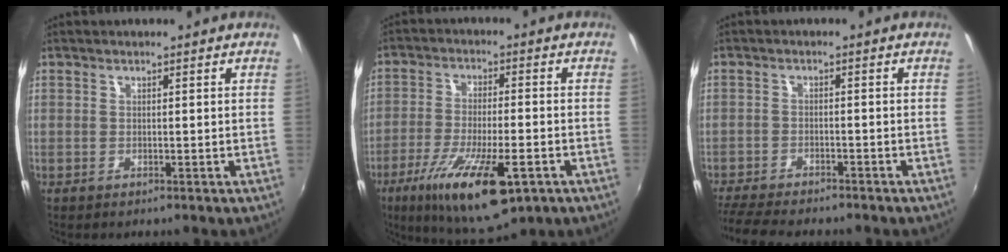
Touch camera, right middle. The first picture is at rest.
{"total": 16.7, "force": [-8.6, 4.4, 13.6], "torque": [-0.259, -0.051, -0.140]}
{"total": 10.4, "force": [-9.2, 2.0, 4.4], "torque": [-0.111, -0.026, -0.151]}